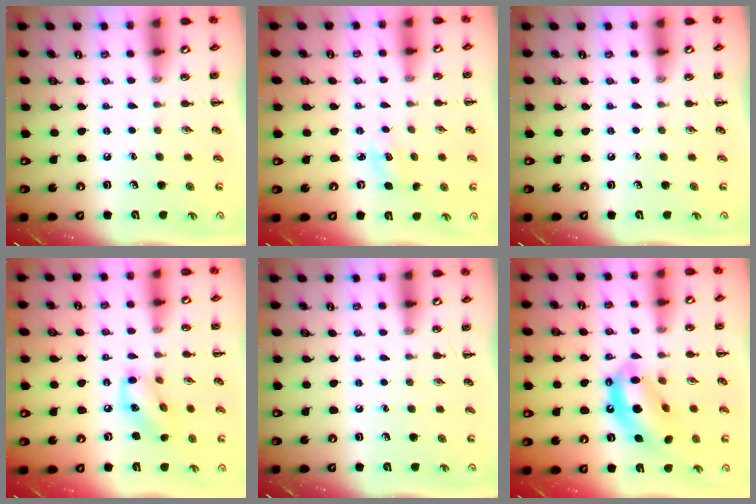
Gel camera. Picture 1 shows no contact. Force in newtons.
{"total": 3.5, "press": 3.4, "slide": 1.0}
{"total": 0.0}
{"total": 10.5, "press": 10.5, "slide": 0.3}
{"total": 0.0}
{"total": 12.9, "press": 12.4, "slide": 3.4}